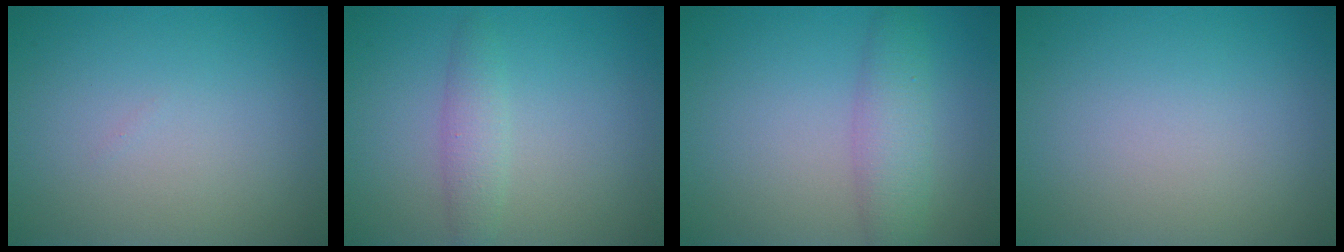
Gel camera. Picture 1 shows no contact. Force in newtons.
{"total": 2.0, "press": 2.0, "slide": 0.1}
{"total": 3.4, "press": 3.4, "slide": 0.1}
{"total": 0.0}